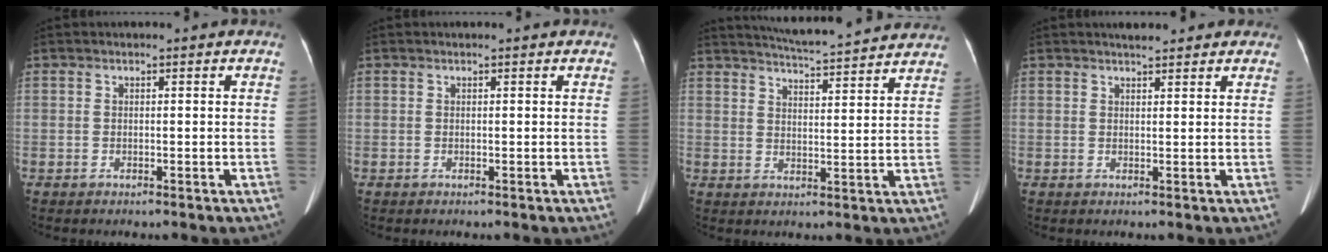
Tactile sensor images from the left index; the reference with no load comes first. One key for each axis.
{"total": 0.5, "fx": 0.5, "fy": 0.1, "fz": 0.1, "tx": -0.007, "ty": 0.004, "tz": 0.004}
{"total": 15.3, "fx": 14.3, "fy": 1.0, "fz": 5.3, "tx": -0.087, "ty": 0.012, "tz": 0.186}
{"total": 4.2, "fx": 3.7, "fy": 1.2, "fz": 1.7, "tx": -0.019, "ty": 0.016, "tz": 0.044}